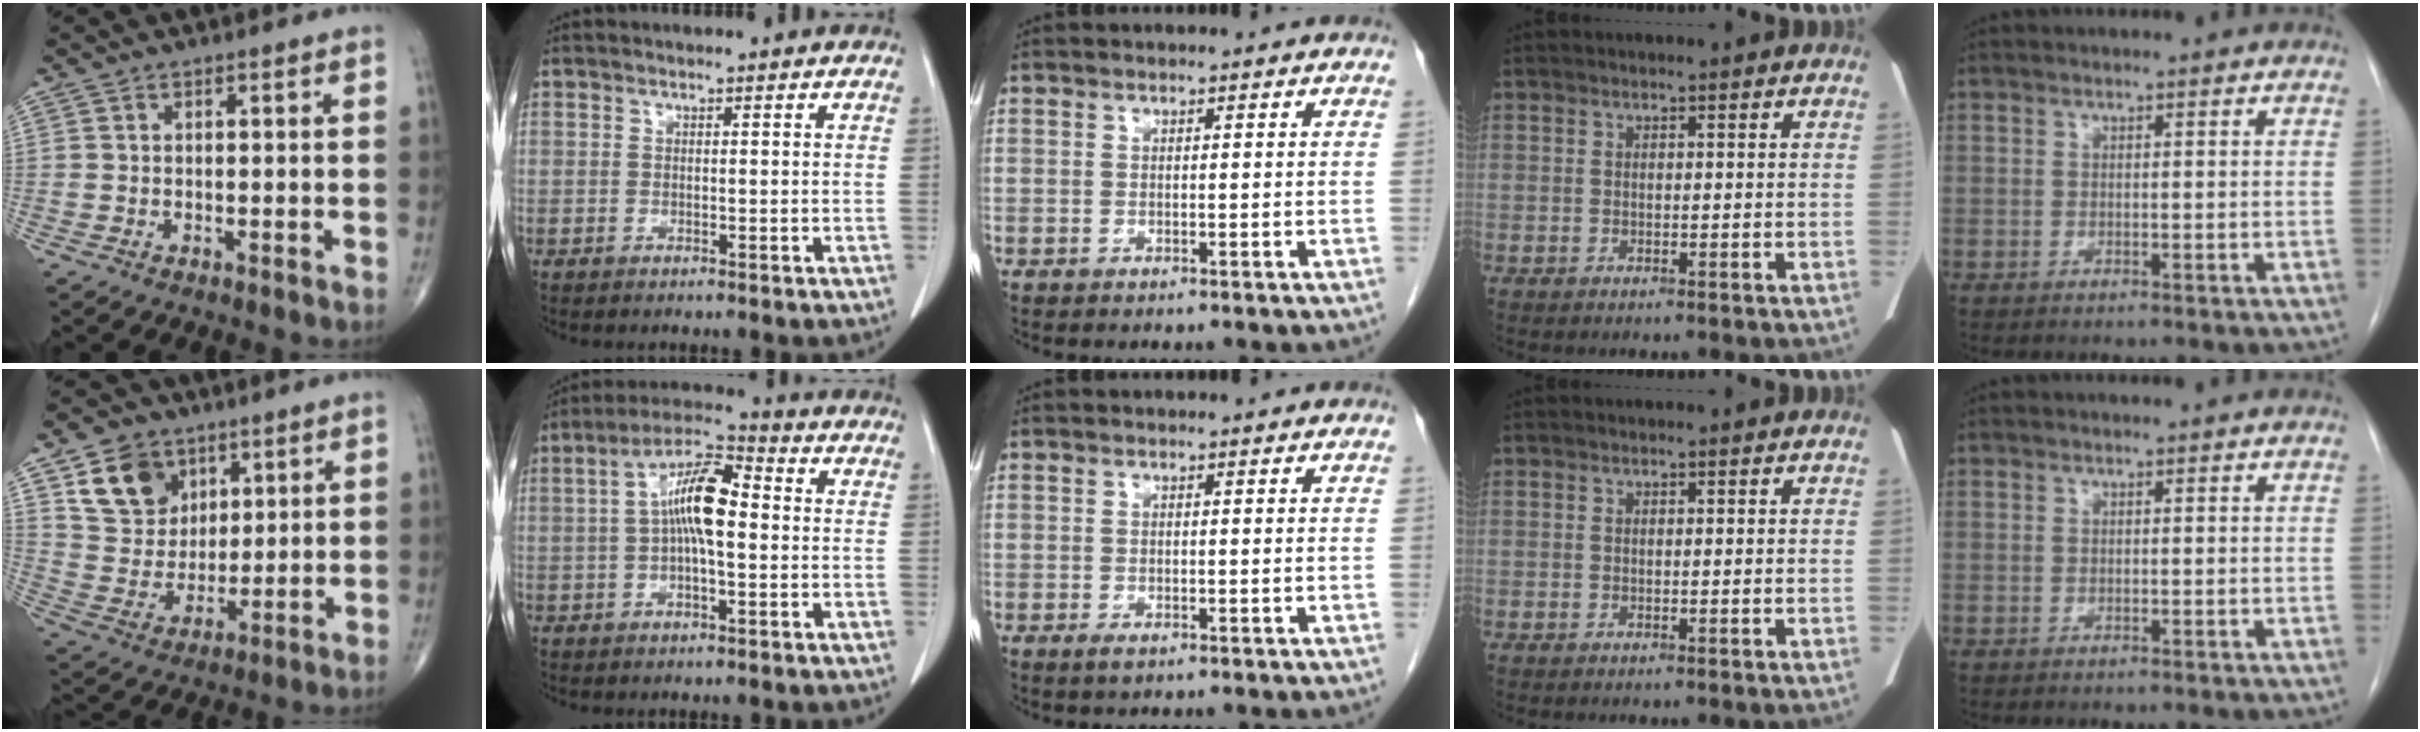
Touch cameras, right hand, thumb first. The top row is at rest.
{"thumb": {"total": 12.1, "force": [6.1, 9.2, 4.9], "torque": [-0.063, -0.028, 0.121]}, "index": {"total": 9.6, "force": [0.4, 2.6, 9.2], "torque": [-0.176, 0.027, -0.001]}, "middle": {"total": 1.1, "force": [-0.6, 0.5, 0.8], "torque": [-0.016, -0.002, -0.006]}}